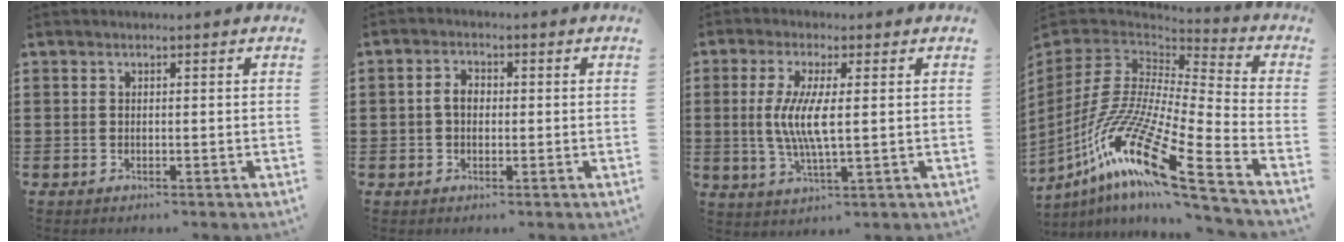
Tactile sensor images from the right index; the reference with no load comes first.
{"total": 2.9, "force": [-0.2, 1.9, 2.2], "torque": [-0.051, 0.005, -0.007]}
{"total": 6.5, "force": [0.4, 1.2, 6.4], "torque": [-0.134, -0.008, 0.001]}
{"total": 17.1, "force": [-9.8, 3.1, 13.7], "torque": [-0.308, -0.014, -0.194]}